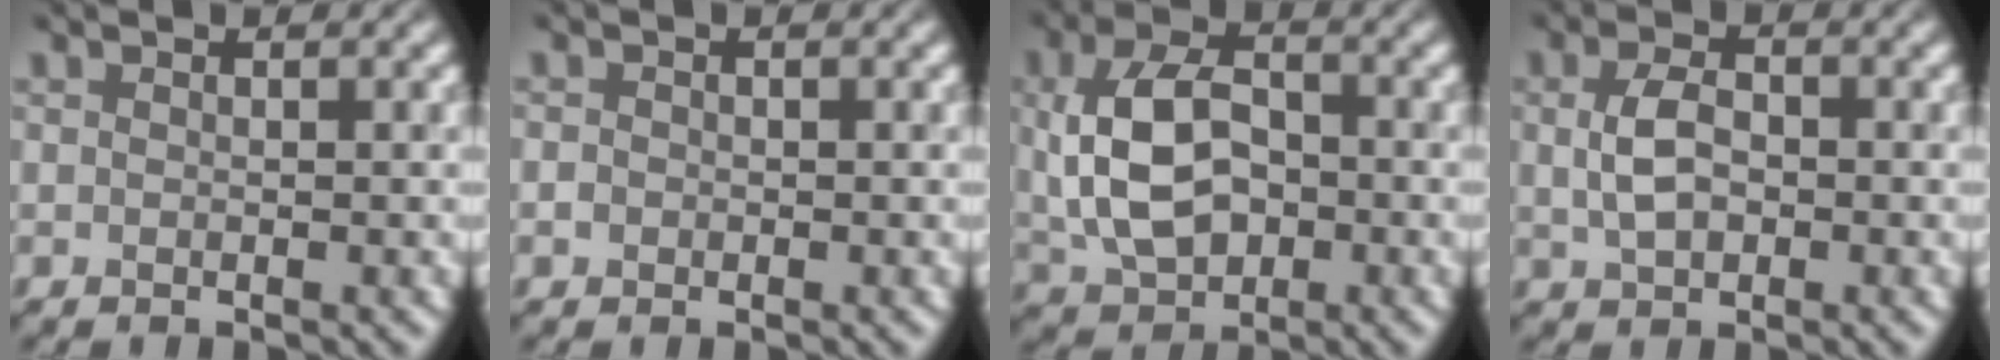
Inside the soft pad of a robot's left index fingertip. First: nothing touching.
{"total": 0.6, "force": [-0.3, 0.5, -0.2], "torque": [0.004, -0.001, -0.007]}
{"total": 7.1, "force": [0.0, 4.9, 5.1], "torque": [-0.111, 0.001, 0.001]}
{"total": 2.8, "force": [0.1, 2.0, 2.0], "torque": [-0.046, 0.001, 0.002]}